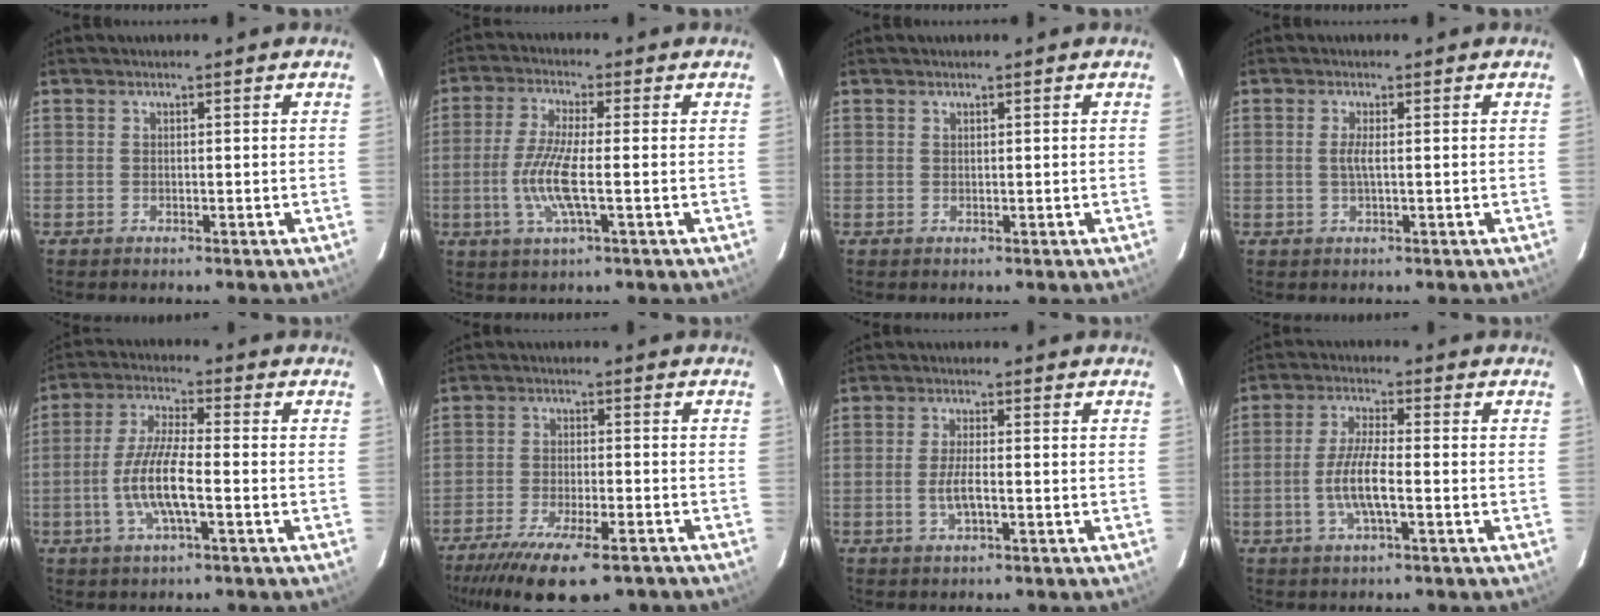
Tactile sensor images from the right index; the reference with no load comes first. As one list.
[{"total": 8.4, "force": [-1.7, 1.2, 8.2], "torque": [-0.173, -0.007, -0.037]}, {"total": 0.0}, {"total": 1.7, "force": [0.1, 0.0, 1.7], "torque": [-0.034, -0.001, -0.002]}, {"total": 9.5, "force": [-2.7, 1.7, 9.0], "torque": [-0.184, -0.002, -0.054]}, {"total": 15.8, "force": [-11.6, 4.5, 9.7], "torque": [-0.197, -0.044, -0.185]}, {"total": 3.7, "force": [-1.1, 0.8, 3.4], "torque": [-0.069, -0.004, -0.020]}, {"total": 7.0, "force": [-2.0, 1.2, 6.6], "torque": [-0.135, -0.002, -0.040]}]